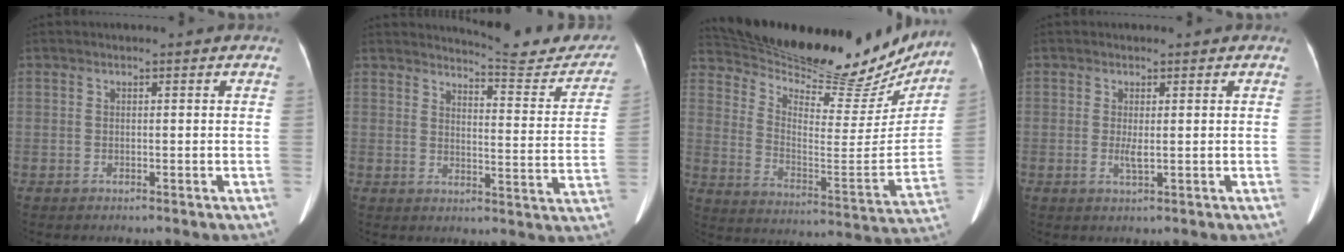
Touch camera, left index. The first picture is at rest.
{"total": 13.2, "force": [12.8, 1.5, 2.7], "torque": [-0.019, -0.060, 0.141]}
{"total": 27.6, "force": [25.2, 6.5, 9.2], "torque": [-0.153, -0.052, 0.347]}
{"total": 1.6, "force": [0.0, 0.3, 1.6], "torque": [-0.033, -0.004, 0.003]}